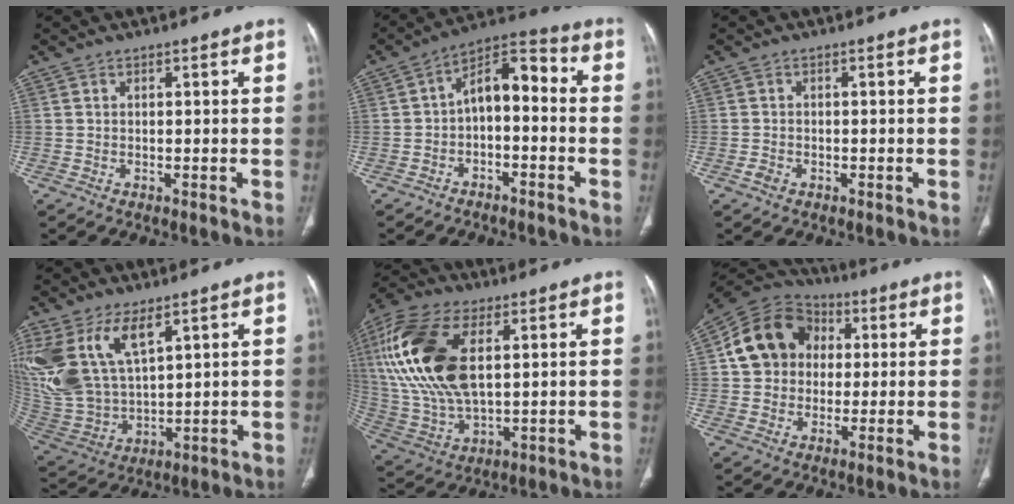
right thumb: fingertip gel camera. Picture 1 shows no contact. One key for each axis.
{"total": 9.7, "fx": -1.6, "fy": 5.5, "fz": 7.9, "tx": -0.105, "ty": 0.053, "tz": -0.037}
{"total": 1.5, "fx": -0.8, "fy": 1.1, "fz": 0.7, "tx": -0.015, "ty": 0.004, "tz": -0.014}
{"total": 18.4, "fx": 8.6, "fy": 9.6, "fz": 13.2, "tx": -0.284, "ty": -0.027, "tz": 0.188}
{"total": 22.6, "fx": 5.6, "fy": 11.7, "fz": 18.5, "tx": -0.400, "ty": -0.010, "tz": 0.104}
{"total": 13.8, "fx": 2.0, "fy": 11.7, "fz": 6.9, "tx": -0.107, "ty": 0.018, "tz": 0.026}